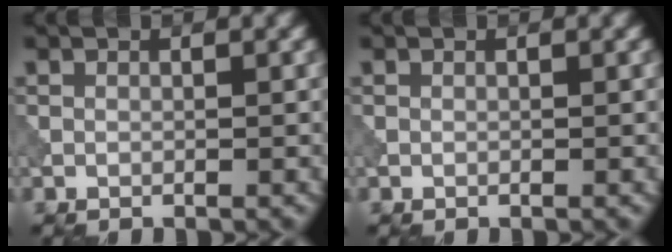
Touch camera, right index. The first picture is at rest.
{"total": 0.0}